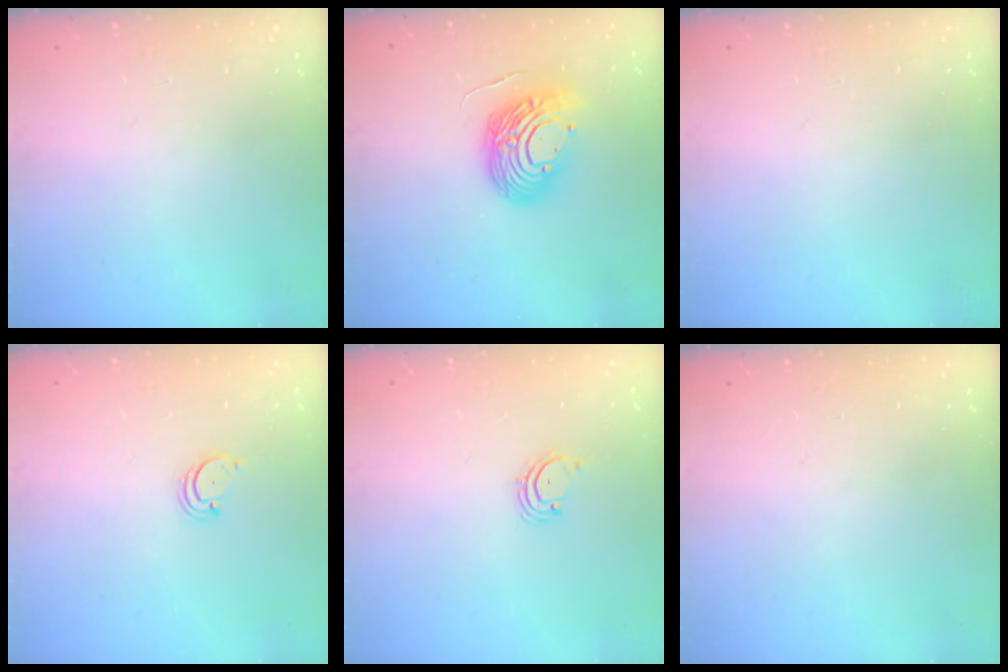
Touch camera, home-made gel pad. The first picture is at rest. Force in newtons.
{"total": 13.9, "press": 13.7, "slide": 2.3}
{"total": 0.0}
{"total": 2.2, "press": 2.2, "slide": 0.2}
{"total": 2.1, "press": 2.1, "slide": 0.3}
{"total": 0.0}